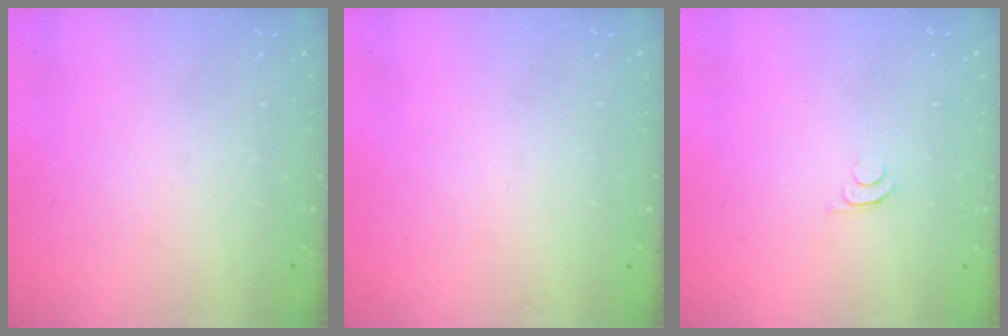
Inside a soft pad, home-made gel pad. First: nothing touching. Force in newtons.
{"total": 0.0}
{"total": 4.4, "press": 4.3, "slide": 0.6}